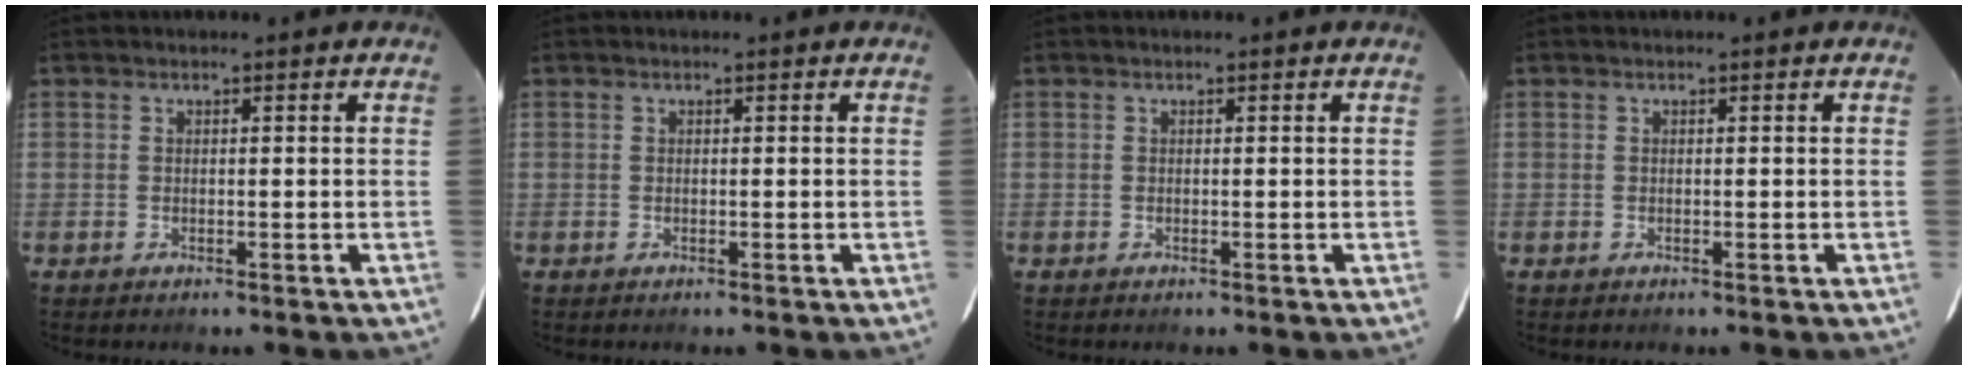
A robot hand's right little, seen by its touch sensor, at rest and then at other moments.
{"total": 0.0}
{"total": 0.0}
{"total": 0.0}